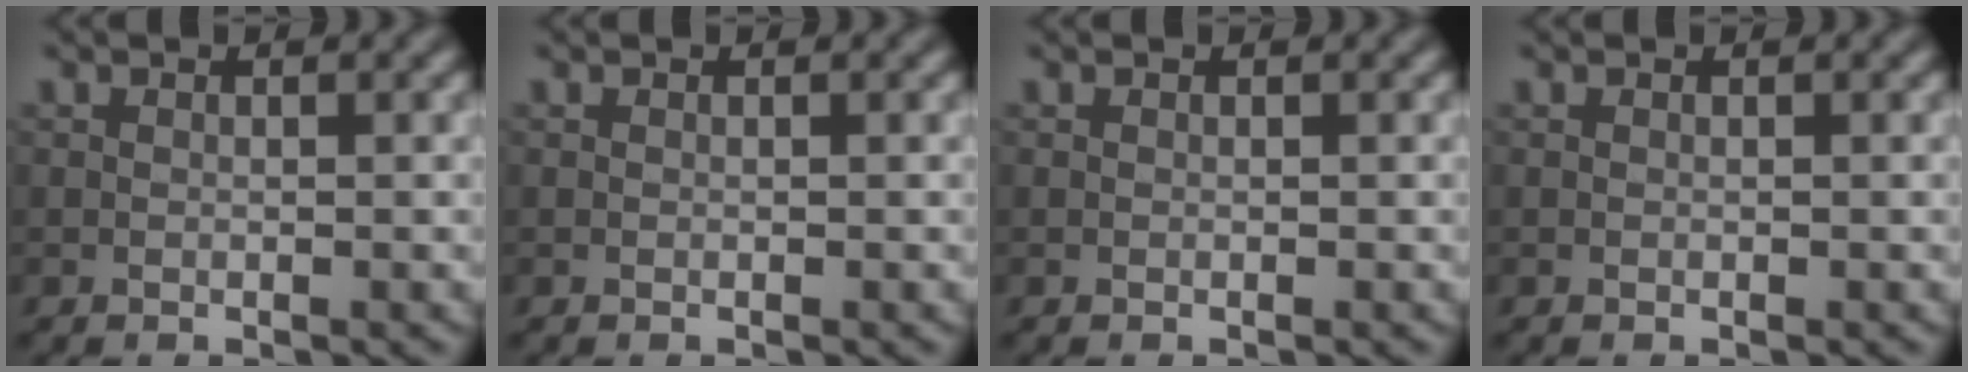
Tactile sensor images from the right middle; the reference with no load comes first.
{"total": 0.0}
{"total": 0.0}
{"total": 0.0}